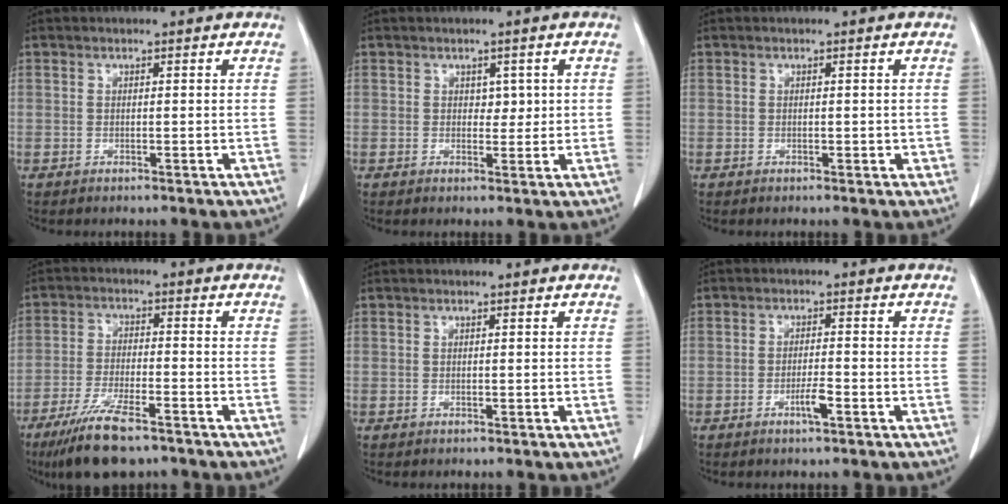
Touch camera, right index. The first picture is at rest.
{"total": 2.0, "force": [0.5, 1.5, 1.3], "torque": [-0.009, -0.001, 0.007]}
{"total": 0.9, "force": [-0.2, 0.6, 0.7], "torque": [-0.009, 0.001, 0.001]}
{"total": 10.4, "force": [-7.4, 2.1, 6.9], "torque": [-0.129, -0.022, -0.125]}
{"total": 0.0}
{"total": 2.8, "force": [-1.4, 0.2, 2.4], "torque": [-0.045, -0.001, -0.025]}